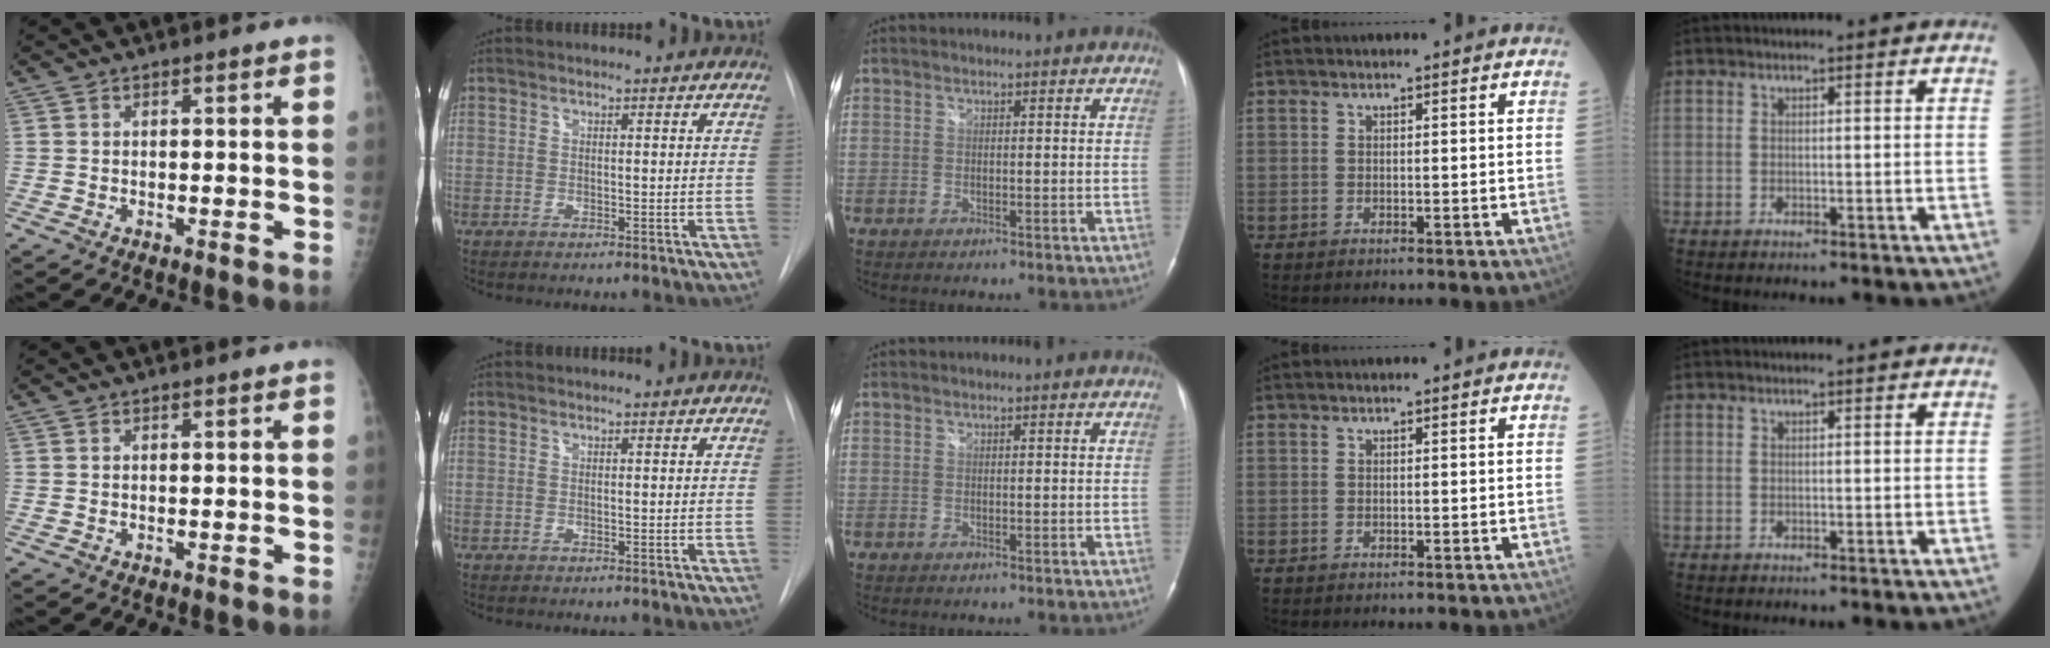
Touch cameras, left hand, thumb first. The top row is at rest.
{}